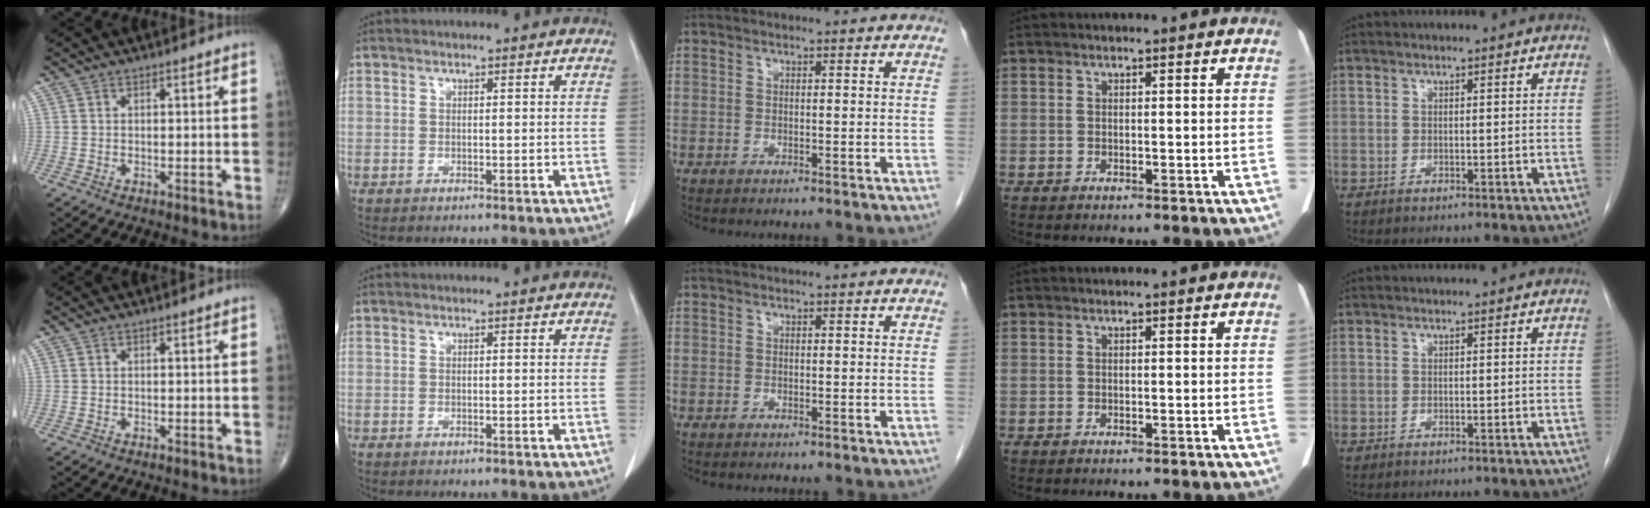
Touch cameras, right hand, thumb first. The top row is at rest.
{}